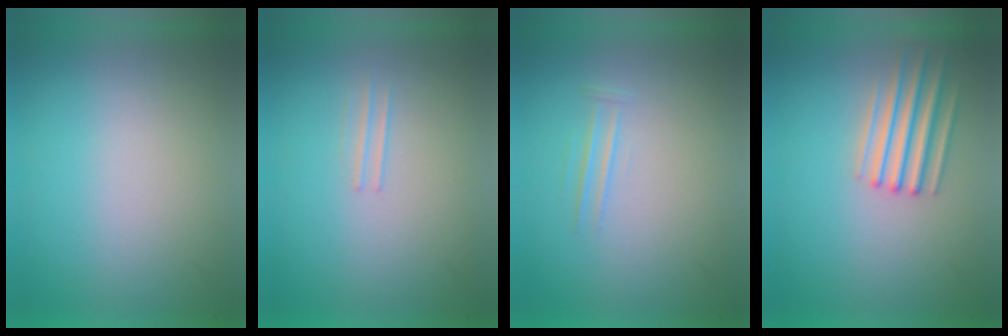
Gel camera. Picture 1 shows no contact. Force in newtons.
{"total": 1.2}
{"total": 1.1}
{"total": 1.6}